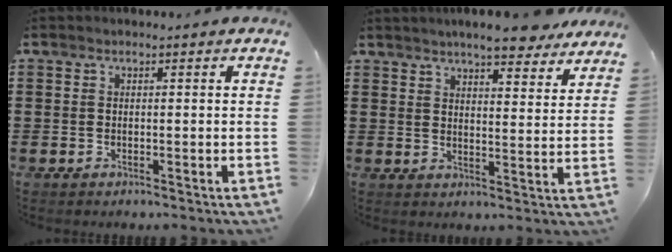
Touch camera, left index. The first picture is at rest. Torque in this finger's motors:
{"motor_torque": [2.14, 0.00, 1.05, 0.21]}